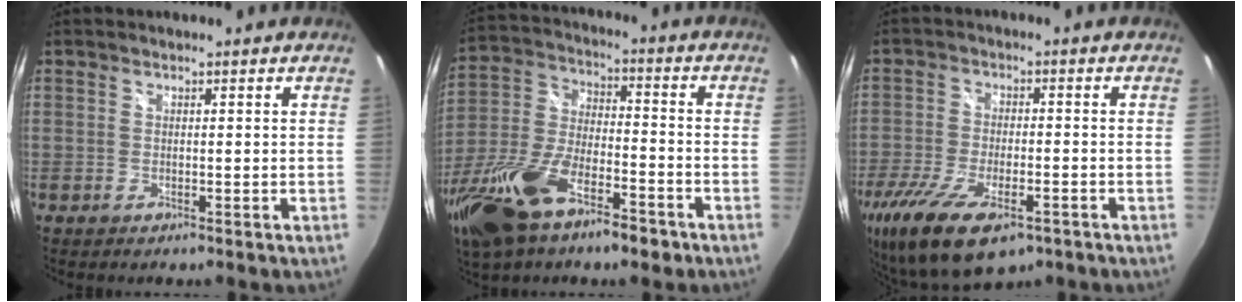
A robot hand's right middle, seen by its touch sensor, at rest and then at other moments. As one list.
[{"total": 21.3, "force": [-12.8, 8.9, 14.5], "torque": [-0.317, -0.036, -0.229]}, {"total": 18.2, "force": [-10.5, 7.7, 12.6], "torque": [-0.276, -0.062, -0.173]}]